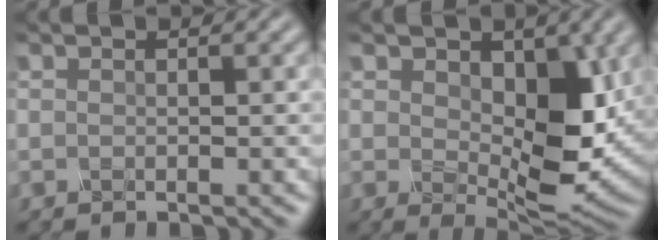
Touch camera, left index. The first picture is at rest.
{"total": 7.1, "force": [0.8, 3.7, 6.1], "torque": [-0.108, -0.011, 0.025]}